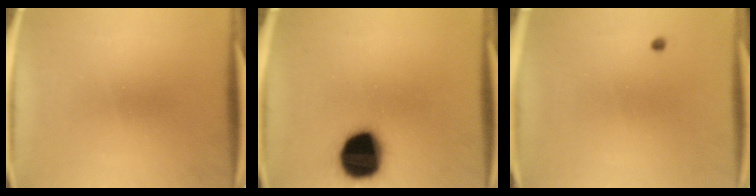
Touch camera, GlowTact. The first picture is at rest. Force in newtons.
{"total": 18.0}
{"total": 0.5}